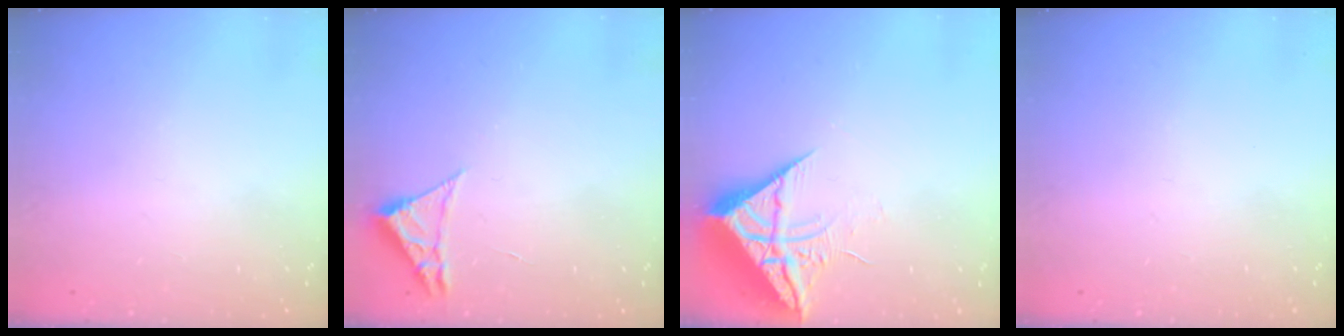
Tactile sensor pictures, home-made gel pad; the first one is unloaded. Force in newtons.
{"total": 2.3, "press": 2.3, "slide": 0.4}
{"total": 10.0, "press": 9.9, "slide": 1.0}
{"total": 0.0}